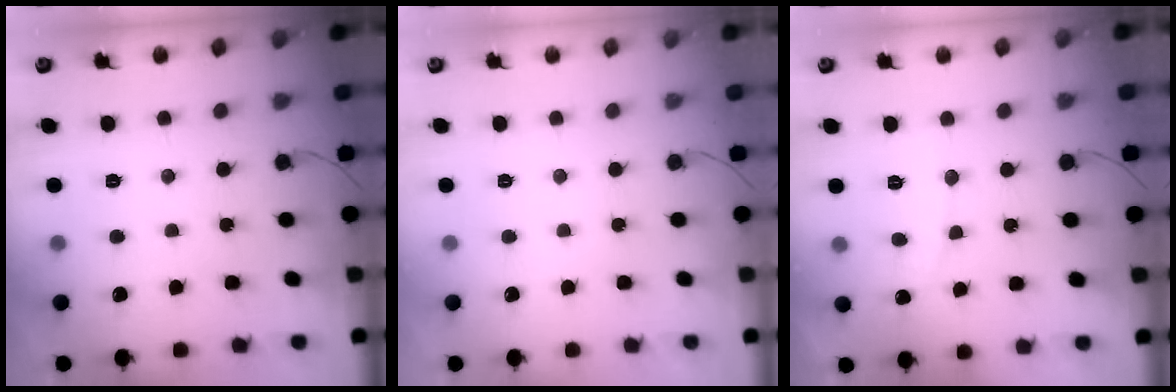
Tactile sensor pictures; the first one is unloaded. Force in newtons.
{"total": 0.0}
{"total": 5.5, "press": 5.5, "slide": 0.3}